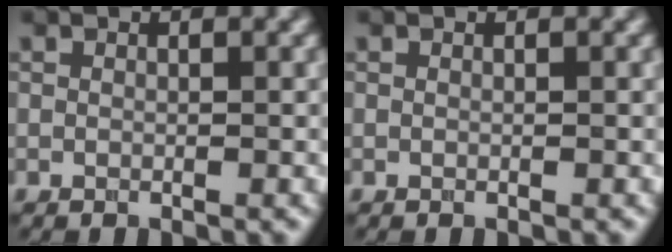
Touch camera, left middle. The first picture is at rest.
{"total": 0.0}